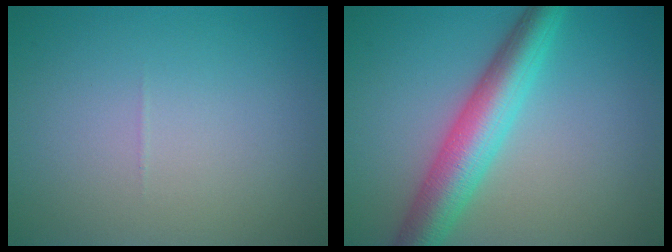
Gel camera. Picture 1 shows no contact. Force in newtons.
{"total": 6.3, "press": 6.3, "slide": 0.2}